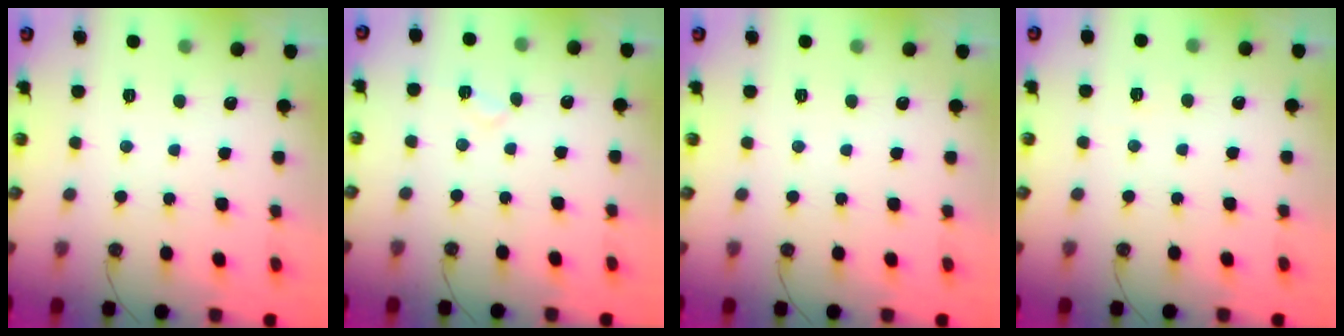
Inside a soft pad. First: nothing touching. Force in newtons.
{"total": 5.6, "press": 5.2, "slide": 2.1}
{"total": 0.0}
{"total": 2.5, "press": 1.8, "slide": 1.7}